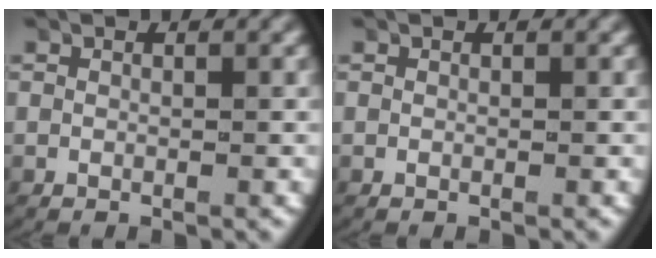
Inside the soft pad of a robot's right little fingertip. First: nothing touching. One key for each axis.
{"total": 0.0}